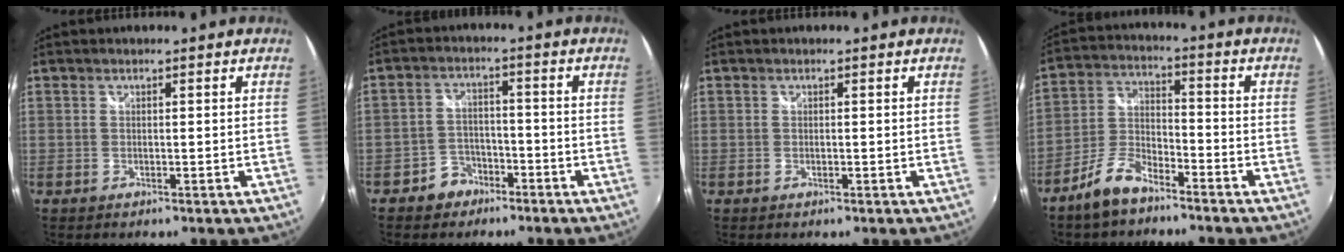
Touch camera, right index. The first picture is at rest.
{"total": 5.6, "force": [-3.6, 4.2, 1.0], "torque": [-0.034, 0.018, -0.051]}
{"total": 0.0}
{"total": 8.3, "force": [-6.3, 2.9, 4.6], "torque": [-0.107, 0.009, -0.123]}